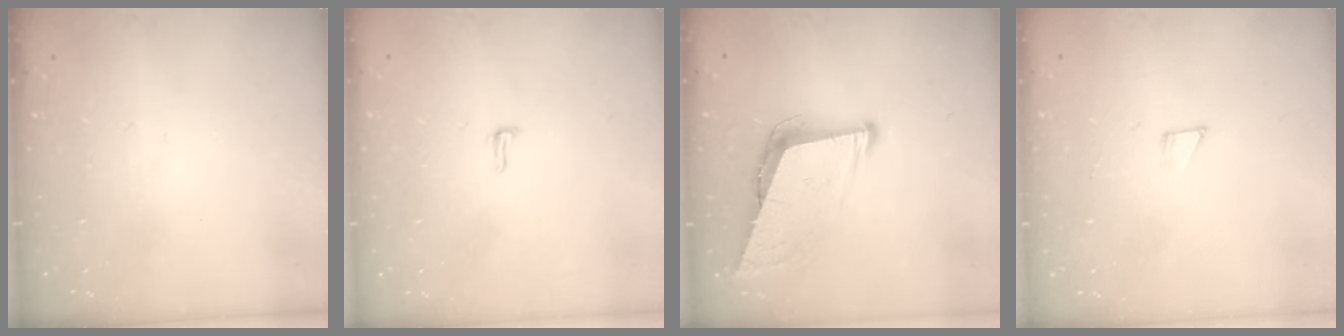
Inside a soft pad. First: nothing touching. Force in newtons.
{"total": 3.7, "press": 3.3, "slide": 1.7}
{"total": 9.0, "press": 8.6, "slide": 2.6}
{"total": 2.6, "press": 2.6, "slide": 0.1}